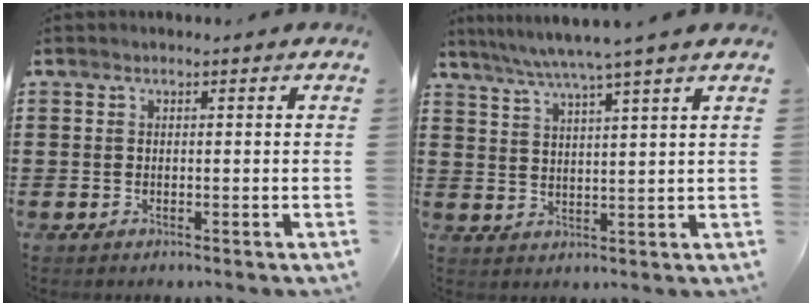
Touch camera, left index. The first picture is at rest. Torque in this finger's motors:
{"motor_torque": [1.10, -1.04, 0.63, 0.19]}